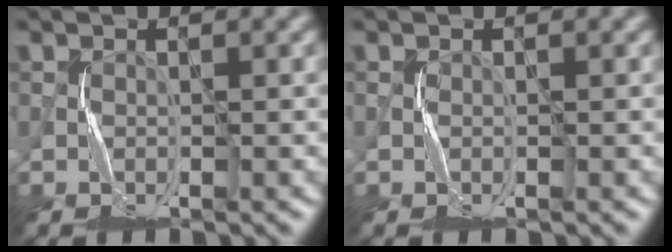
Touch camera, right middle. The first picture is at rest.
{"total": 0.0}